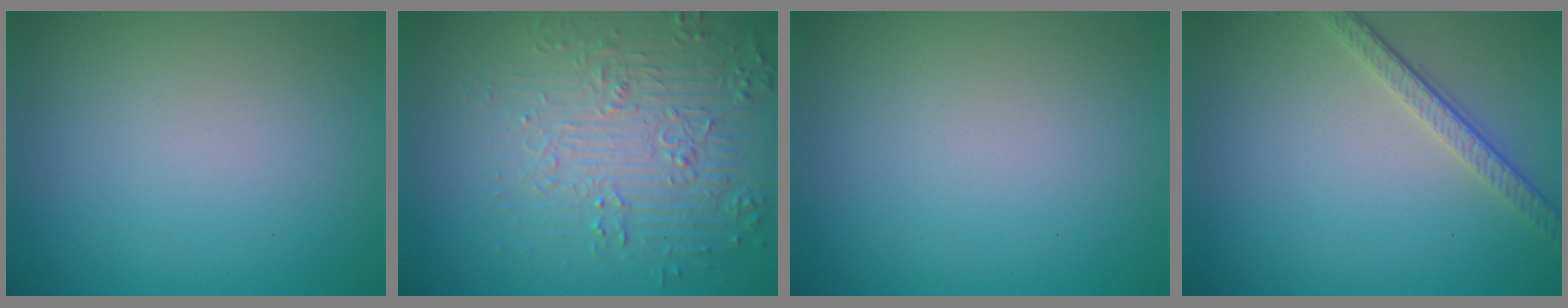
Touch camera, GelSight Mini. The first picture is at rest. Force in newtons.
{"total": 4.4, "press": 4.4, "slide": 0.6}
{"total": 0.0}
{"total": 2.6, "press": 2.0, "slide": 1.7}